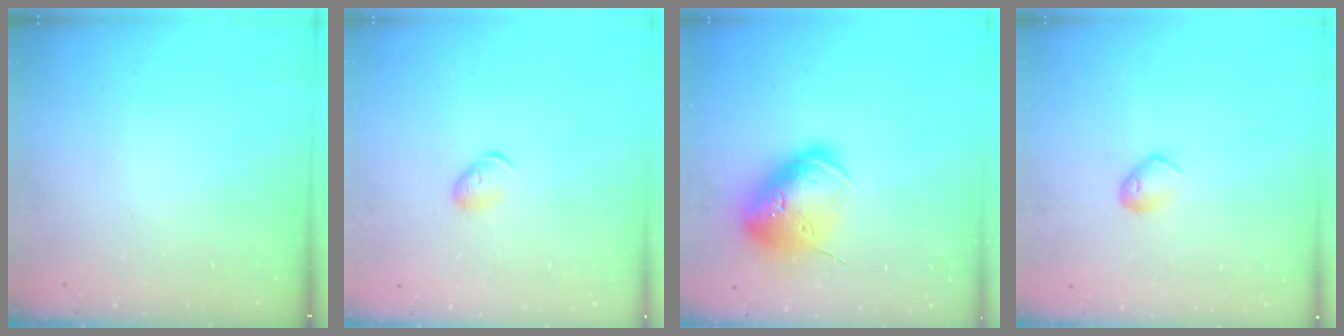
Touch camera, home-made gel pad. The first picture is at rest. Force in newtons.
{"total": 5.3, "press": 5.2, "slide": 1.2}
{"total": 20.1, "press": 19.9, "slide": 2.9}
{"total": 6.4, "press": 6.3, "slide": 1.2}